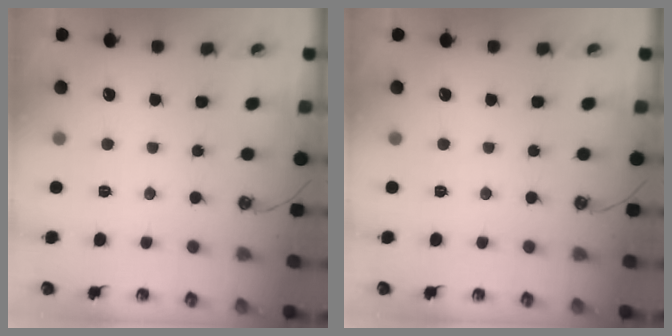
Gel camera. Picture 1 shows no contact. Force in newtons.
{"total": 0.0}